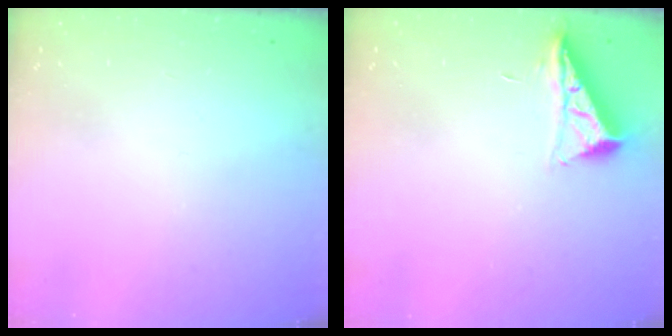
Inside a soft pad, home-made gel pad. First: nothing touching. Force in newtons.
{"total": 6.5, "press": 6.4, "slide": 0.9}